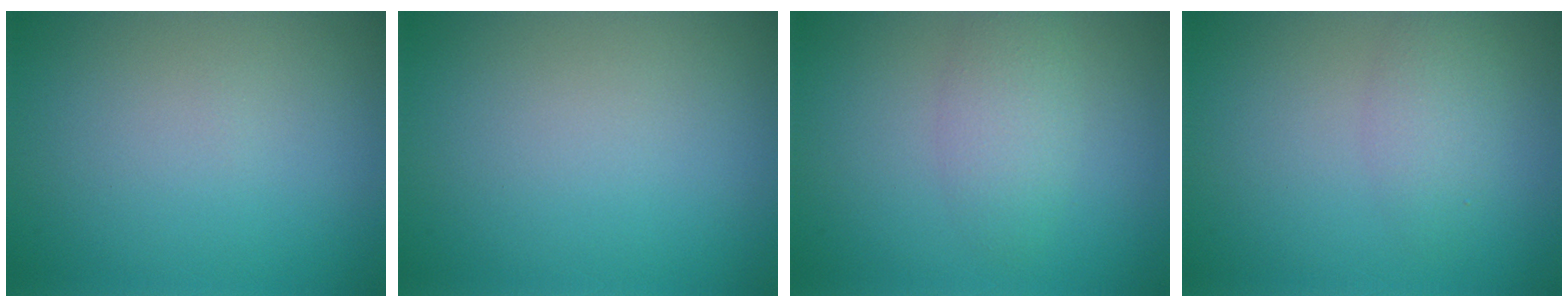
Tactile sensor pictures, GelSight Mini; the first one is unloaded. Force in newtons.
{"total": 0.0}
{"total": 2.7, "press": 2.7, "slide": 0.1}
{"total": 2.1, "press": 2.1, "slide": 0.1}